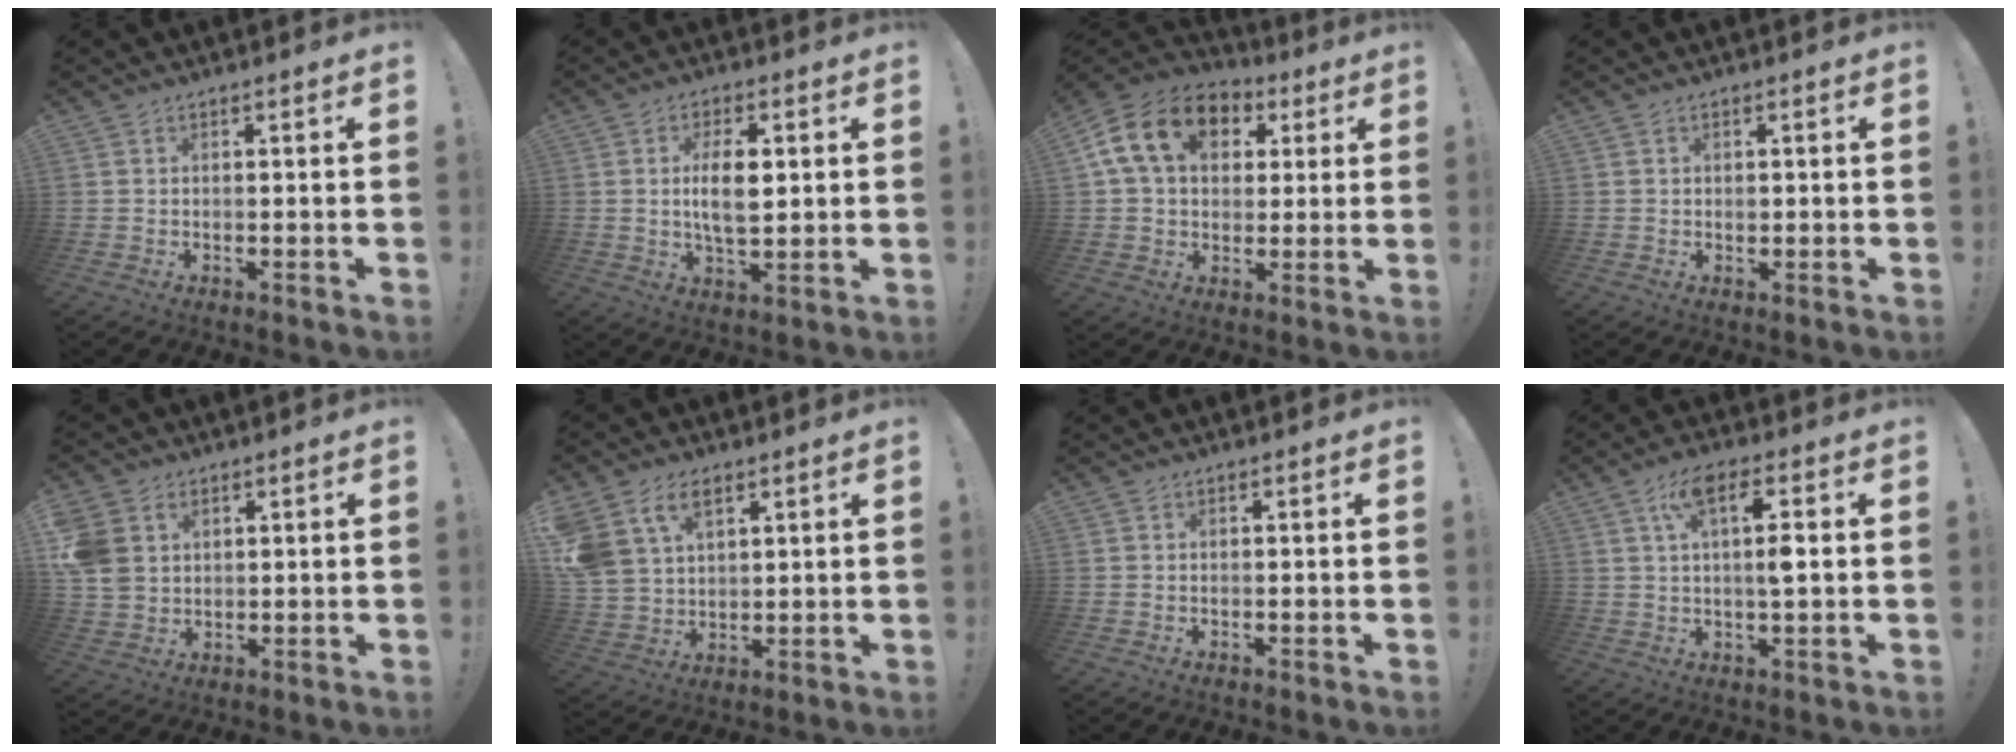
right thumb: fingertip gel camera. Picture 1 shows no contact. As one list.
[{"total": 9.3, "force": [1.3, 4.3, 8.1], "torque": [-0.147, -0.006, 0.015]}, {"total": 16.6, "force": [5.2, 11.9, 10.4], "torque": [-0.174, 0.004, 0.099]}, {"total": 0.8, "force": [-0.1, 0.7, 0.2], "torque": [-0.002, 0.001, -0.002]}, {"total": 8.8, "force": [3.0, 7.1, 4.2], "torque": [-0.090, -0.010, 0.063]}, {"total": 11.6, "force": [6.5, 7.7, 5.8], "torque": [-0.118, -0.023, 0.132]}, {"total": 0.0}, {"total": 9.0, "force": [2.4, 2.4, 8.3], "torque": [-0.135, 0.003, 0.035]}]